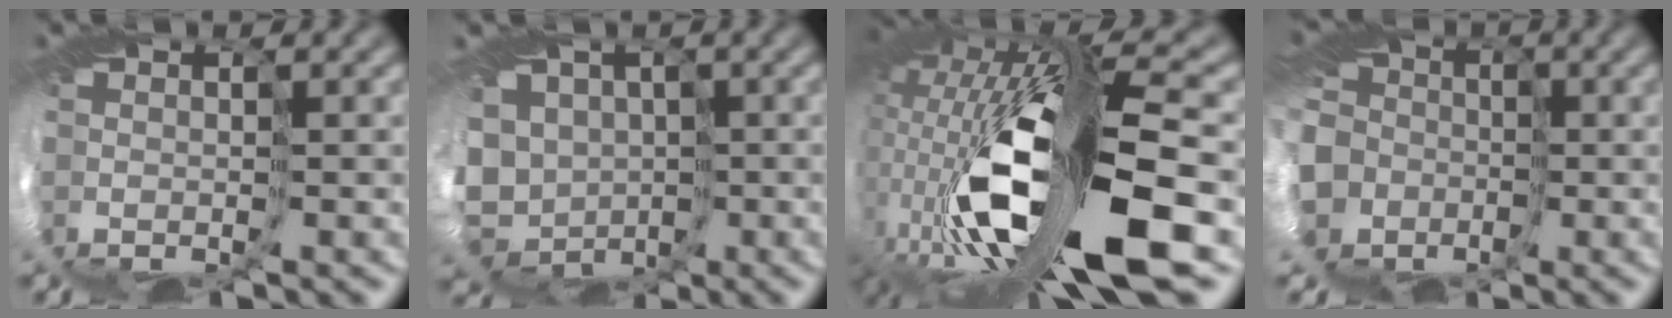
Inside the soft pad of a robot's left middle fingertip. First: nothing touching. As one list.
[{"total": 9.9, "force": [-1.9, 9.2, 3.1], "torque": [-0.096, -0.022, -0.041]}, {"total": 15.1, "force": [-3.0, 6.1, 13.5], "torque": [-0.275, -0.044, -0.028]}, {"total": 14.3, "force": [-5.6, 12.7, 3.5], "torque": [-0.134, -0.026, -0.107]}]